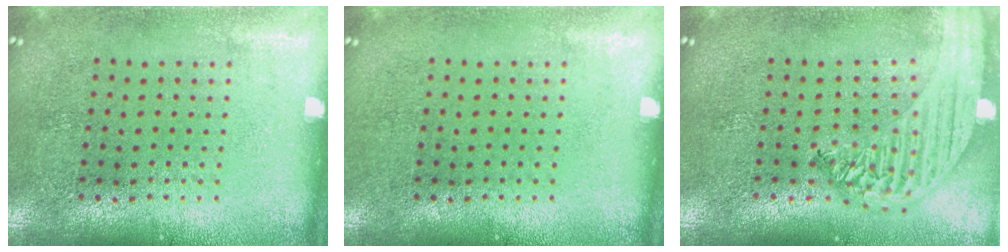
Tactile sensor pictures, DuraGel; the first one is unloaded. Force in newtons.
{"total": 0.0}
{"total": 2.4, "press": 2.1, "slide": 1.1}